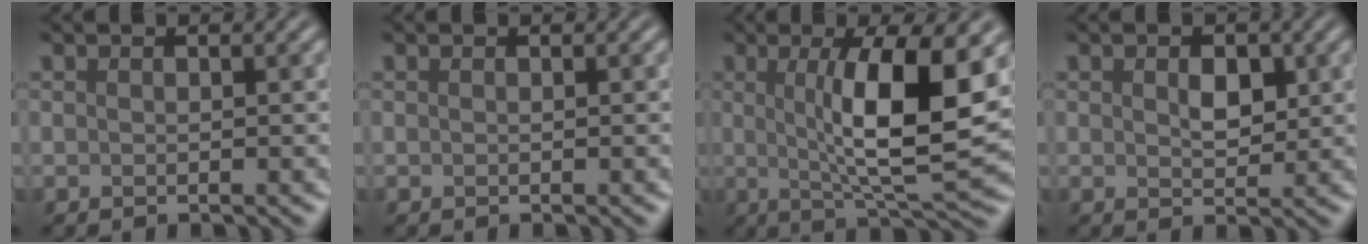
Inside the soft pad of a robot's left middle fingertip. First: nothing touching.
{"total": 0.0}
{"total": 9.3, "force": [1.3, 2.0, 9.0], "torque": [-0.131, -0.013, 0.026]}
{"total": 2.2, "force": [0.6, 1.3, 1.6], "torque": [-0.026, -0.002, 0.010]}